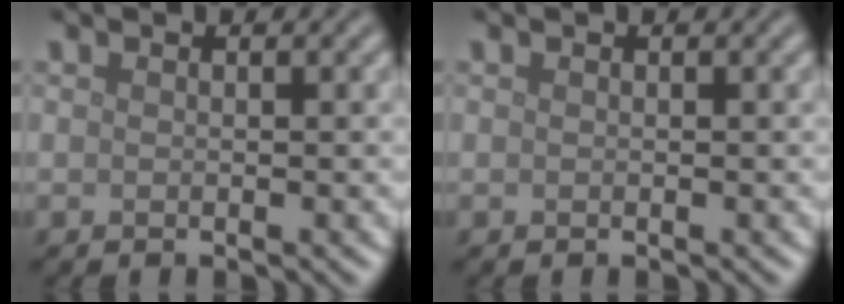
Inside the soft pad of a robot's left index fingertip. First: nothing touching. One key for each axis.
{"total": 0.0}